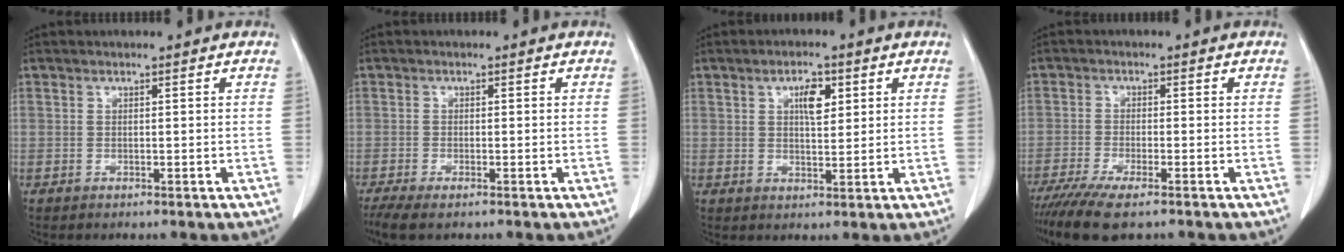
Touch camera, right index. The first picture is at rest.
{"total": 4.4, "force": [-3.1, 1.1, 2.9], "torque": [-0.053, -0.011, -0.051]}
{"total": 4.2, "force": [1.7, 1.7, 3.5], "torque": [-0.058, 0.002, 0.027]}
{"total": 7.8, "force": [-5.8, 1.1, 5.1], "torque": [-0.086, -0.019, -0.095]}